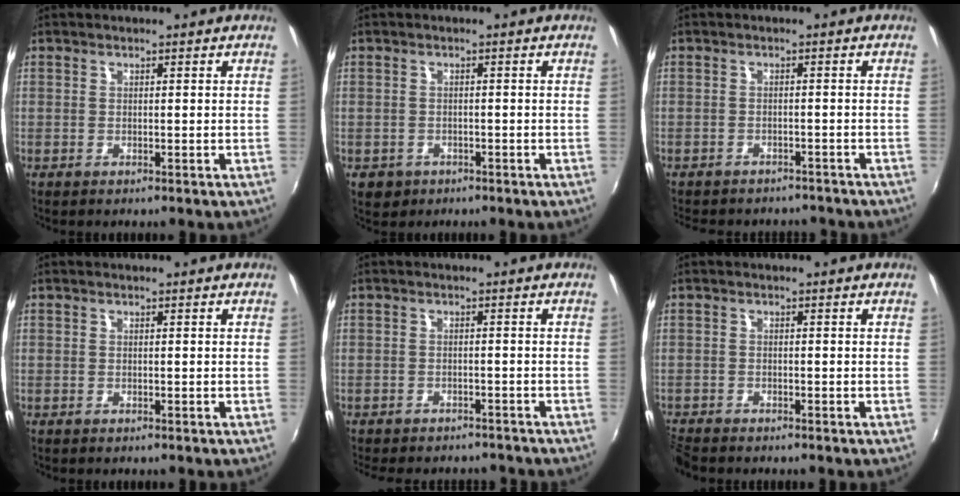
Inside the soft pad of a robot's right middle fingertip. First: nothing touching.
{"total": 3.2, "force": [-1.3, 2.7, 1.1], "torque": [-0.029, -0.004, -0.016]}
{"total": 8.2, "force": [-7.2, 2.9, 2.6], "torque": [-0.063, -0.016, -0.097]}
{"total": 0.0}
{"total": 8.9, "force": [-7.9, 2.9, 3.1], "torque": [-0.076, -0.015, -0.108]}
{"total": 3.8, "force": [-3.6, 0.6, 0.9], "torque": [-0.033, -0.020, -0.072]}